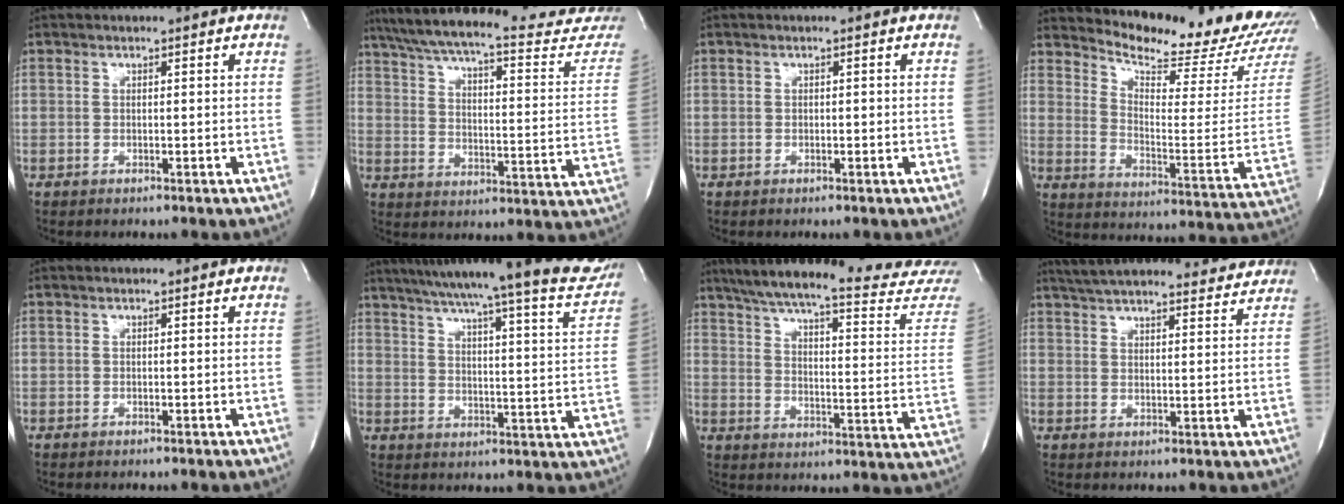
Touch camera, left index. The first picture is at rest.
{"total": 29.6, "force": [26.7, 2.8, 12.4], "torque": [-0.191, -0.084, 0.336]}
{"total": 0.5, "force": [-0.5, 0.1, 0.1], "torque": [0.002, -0.003, -0.008]}
{"total": 18.9, "force": [18.3, 1.1, 4.6], "torque": [-0.083, -0.120, 0.231]}
{"total": 0.0}
{"total": 23.7, "force": [20.5, 1.0, 11.9], "torque": [-0.174, -0.049, 0.255]}
{"total": 28.1, "force": [25.5, 0.9, 11.6], "torque": [-0.181, -0.098, 0.319]}
{"total": 22.1, "force": [20.5, 3.6, 7.6], "torque": [-0.126, 0.000, 0.267]}